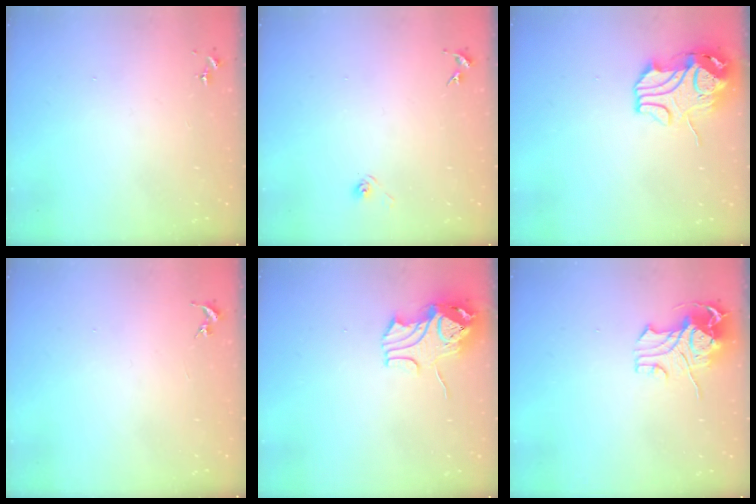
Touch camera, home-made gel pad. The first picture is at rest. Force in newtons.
{"total": 3.1, "press": 2.6, "slide": 1.7}
{"total": 11.8, "press": 11.7, "slide": 1.5}
{"total": 0.0}
{"total": 9.7, "press": 9.6, "slide": 1.5}
{"total": 10.4, "press": 10.3, "slide": 1.3}